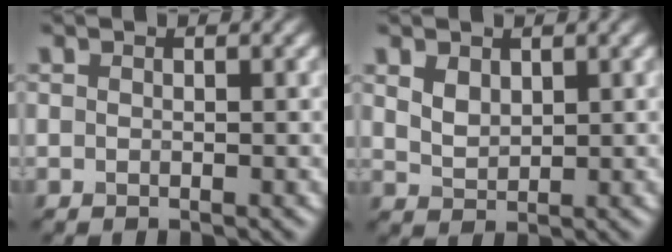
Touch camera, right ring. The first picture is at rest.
{"total": 1.9, "force": [1.1, 1.2, 1.0], "torque": [-0.022, -0.002, 0.026]}